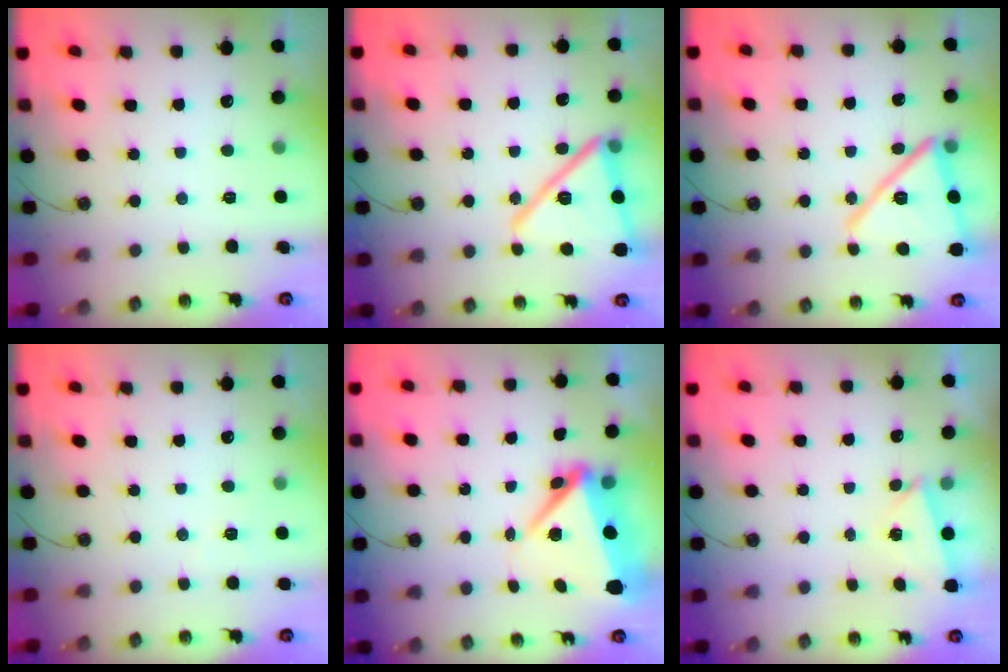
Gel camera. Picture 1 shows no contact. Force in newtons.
{"total": 20.2, "press": 19.8, "slide": 3.9}
{"total": 17.8, "press": 17.7, "slide": 2.1}
{"total": 2.8, "press": 2.8, "slide": 0.3}
{"total": 8.5, "press": 8.2, "slide": 2.0}
{"total": 2.2, "press": 1.2, "slide": 1.8}